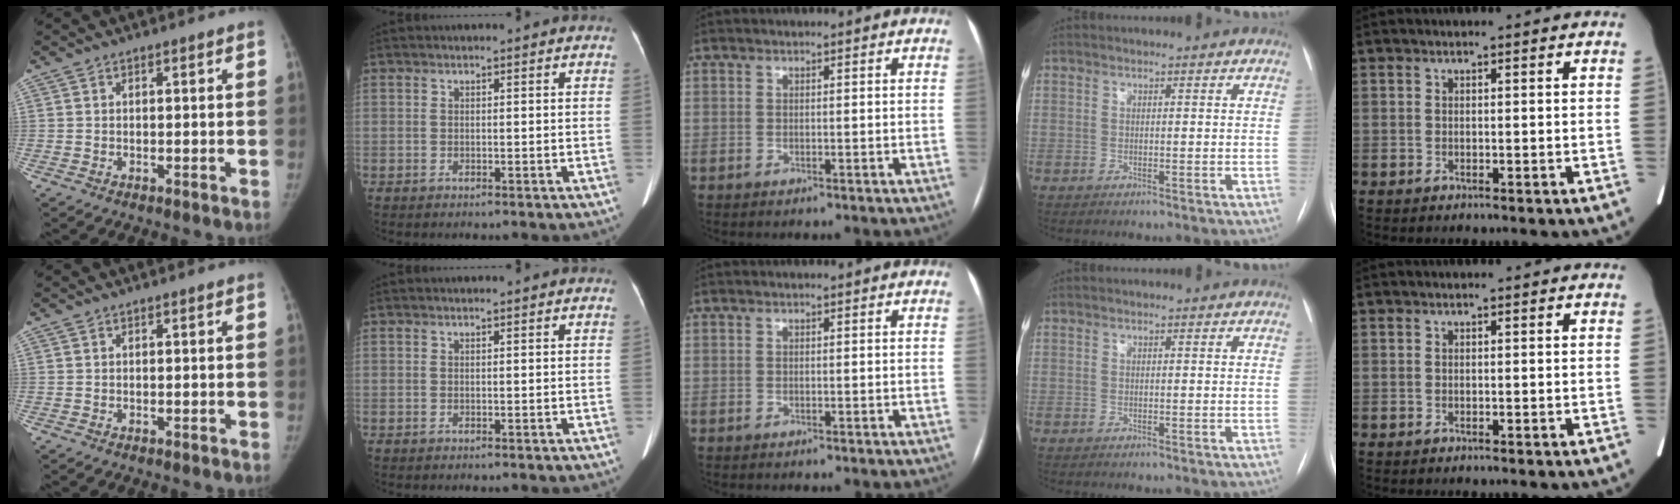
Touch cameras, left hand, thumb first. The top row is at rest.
{}